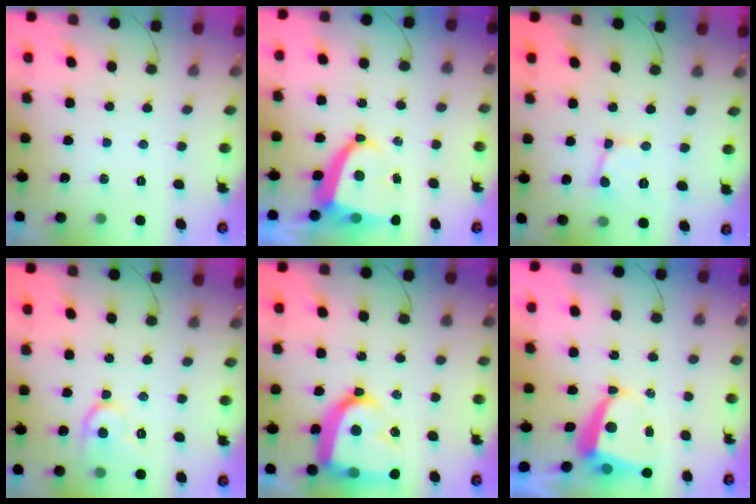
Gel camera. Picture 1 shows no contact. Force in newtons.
{"total": 7.4, "press": 7.4, "slide": 0.9}
{"total": 2.6, "press": 2.6, "slide": 0.2}
{"total": 11.5, "press": 11.4, "slide": 0.9}
{"total": 21.2, "press": 21.1, "slide": 2.2}
{"total": 5.9, "press": 5.9, "slide": 0.8}